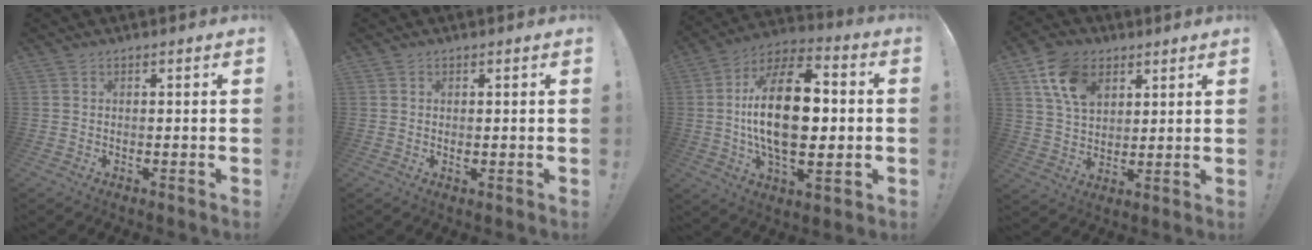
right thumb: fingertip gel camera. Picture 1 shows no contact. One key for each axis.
{"total": 0.7, "fx": 0.0, "fy": 0.6, "fz": 0.2, "tx": -0.004, "ty": 0.001, "tz": 0.001}
{"total": 25.0, "fx": -0.3, "fy": 13.0, "fz": 21.3, "tx": -0.377, "ty": 0.002, "tz": -0.012}
{"total": 12.9, "fx": 6.4, "fy": 8.8, "fz": 7.0, "tx": -0.121, "ty": -0.015, "tz": 0.127}